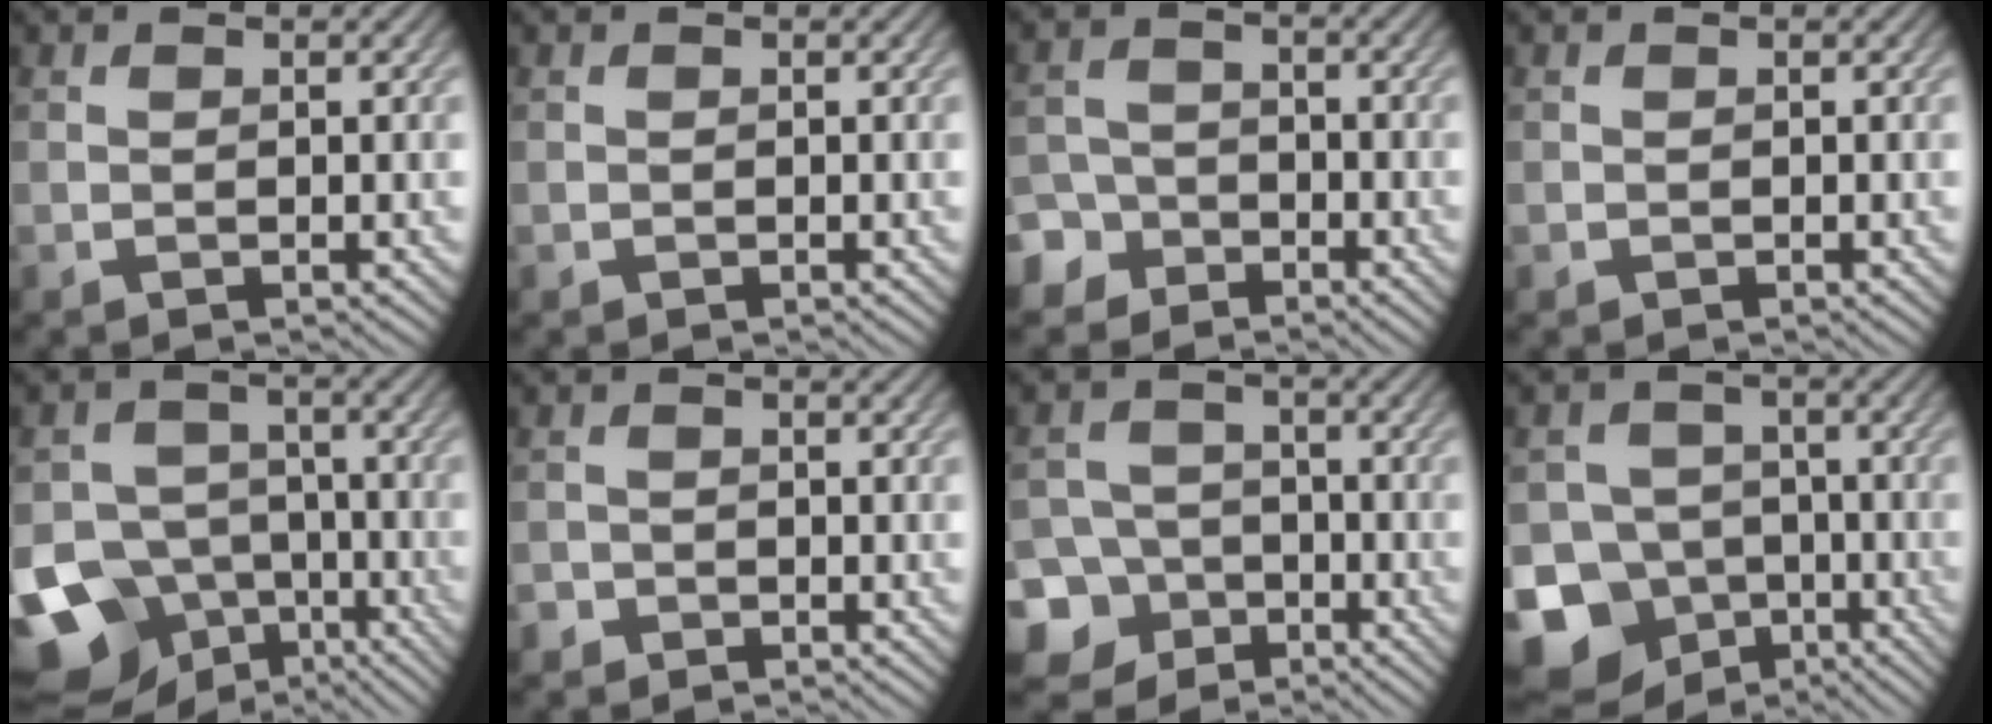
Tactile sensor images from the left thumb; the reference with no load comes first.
{"total": 0.0}
{"total": 5.1, "force": [-3.7, 3.5, 0.8], "torque": [-0.003, -0.003, -0.080]}
{"total": 0.0}
{"total": 15.0, "force": [-8.7, 11.0, 5.4], "torque": [-0.143, -0.042, -0.135]}
{"total": 1.5, "force": [-1.0, 1.0, 0.0], "torque": [0.006, 0.000, -0.022]}
{"total": 9.7, "force": [-5.1, 7.9, 2.4], "torque": [-0.066, -0.026, -0.112]}
{"total": 12.8, "force": [-6.9, 10.1, 3.6], "torque": [-0.096, -0.034, -0.132]}